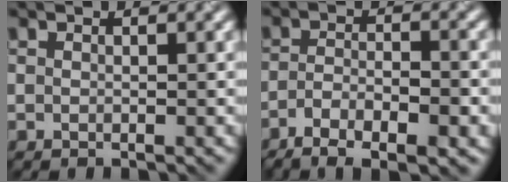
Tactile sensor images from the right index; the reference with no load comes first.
{"total": 6.4, "force": [-3.8, 2.2, 4.7], "torque": [-0.085, 0.000, -0.064]}